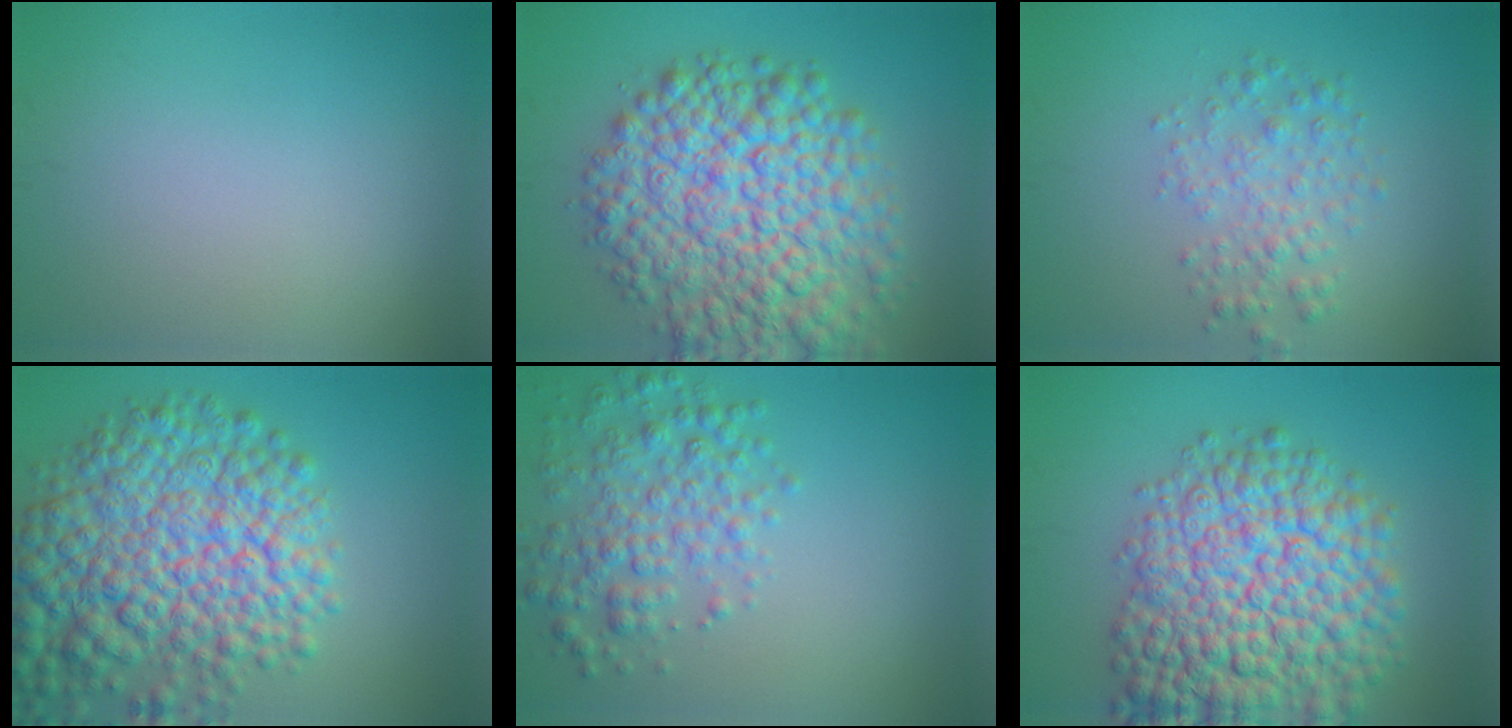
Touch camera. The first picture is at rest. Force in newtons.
{"total": 12.0, "press": 12.0, "slide": 0.3}
{"total": 2.8, "press": 2.8, "slide": 0.0}
{"total": 11.5, "press": 11.5, "slide": 0.4}
{"total": 4.2, "press": 4.2, "slide": 0.1}
{"total": 12.7, "press": 12.7, "slide": 0.5}